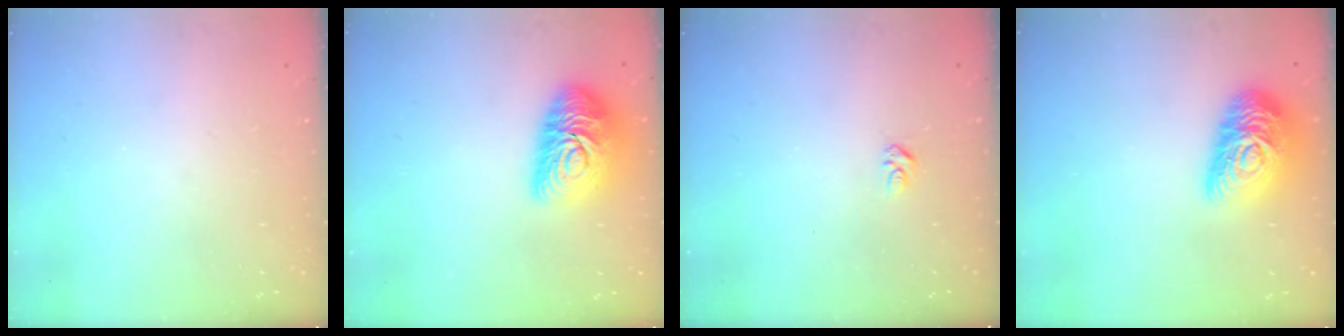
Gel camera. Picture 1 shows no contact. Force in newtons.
{"total": 15.0, "press": 14.9, "slide": 1.0}
{"total": 2.8, "press": 2.8, "slide": 0.4}
{"total": 17.3, "press": 17.3, "slide": 1.1}